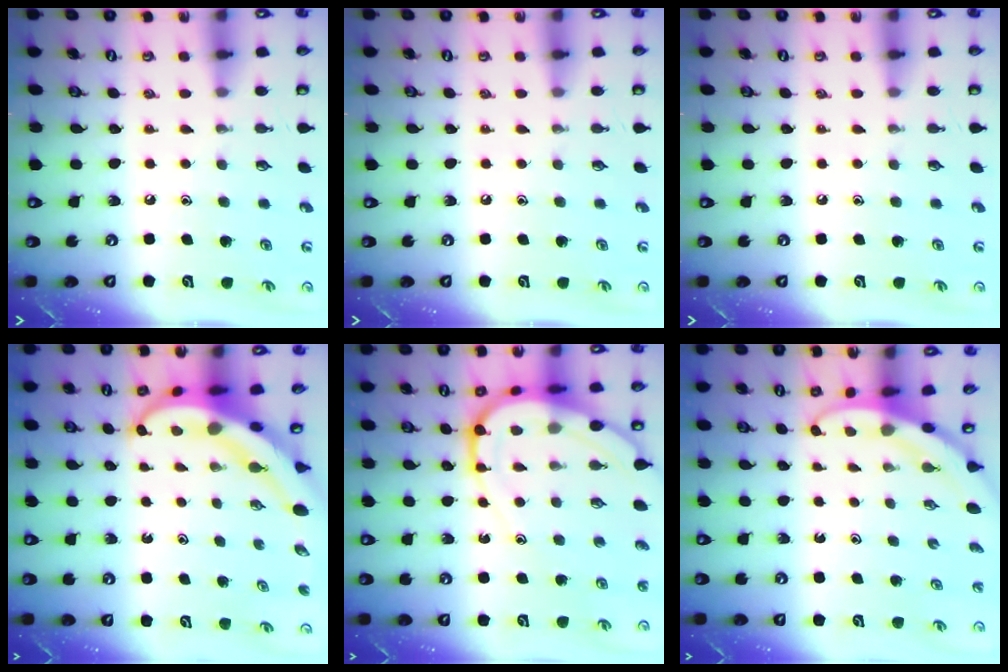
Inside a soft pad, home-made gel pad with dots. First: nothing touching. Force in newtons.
{"total": 0.0}
{"total": 0.0}
{"total": 7.9, "press": 7.9, "slide": 0.9}
{"total": 13.1, "press": 13.1, "slide": 1.2}
{"total": 3.0, "press": 3.0, "slide": 0.1}